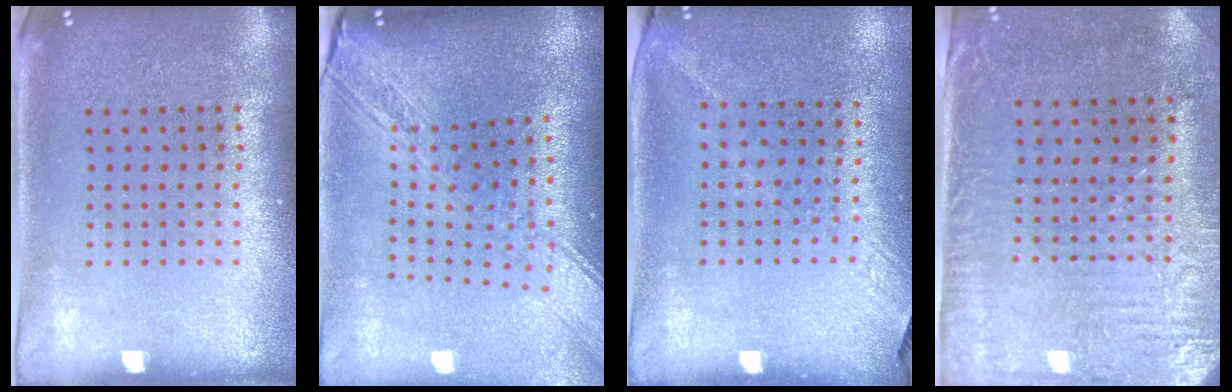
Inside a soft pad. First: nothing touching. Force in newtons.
{"total": 3.1, "press": 2.3, "slide": 2.0}
{"total": 1.4, "press": 1.0, "slide": 0.9}
{"total": 3.1, "press": 2.6, "slide": 1.7}